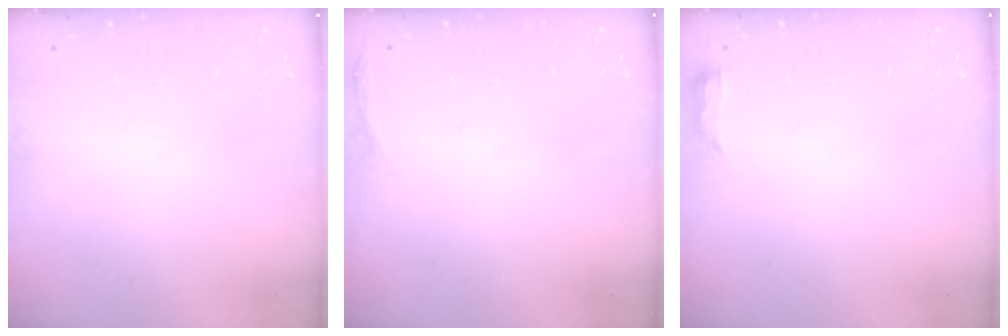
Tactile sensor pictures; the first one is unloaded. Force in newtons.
{"total": 3.0, "press": 1.9, "slide": 2.3}
{"total": 5.1, "press": 4.8, "slide": 1.7}